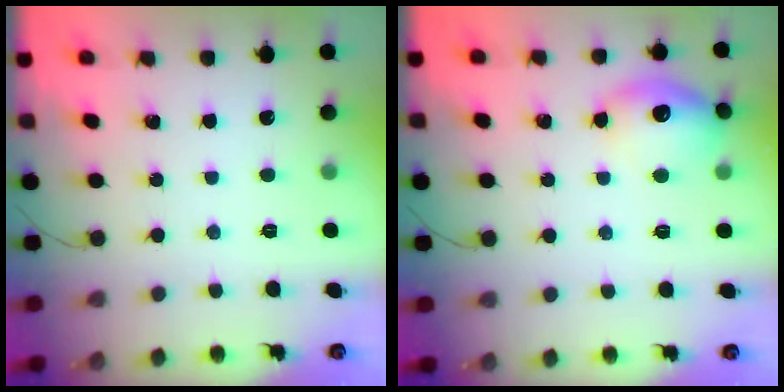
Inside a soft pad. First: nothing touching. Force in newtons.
{"total": 13.0, "press": 13.0, "slide": 0.6}